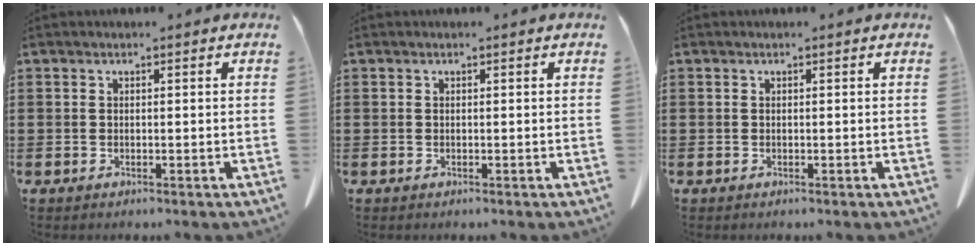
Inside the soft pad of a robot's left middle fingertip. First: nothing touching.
{"total": 0.0}
{"total": 0.0}